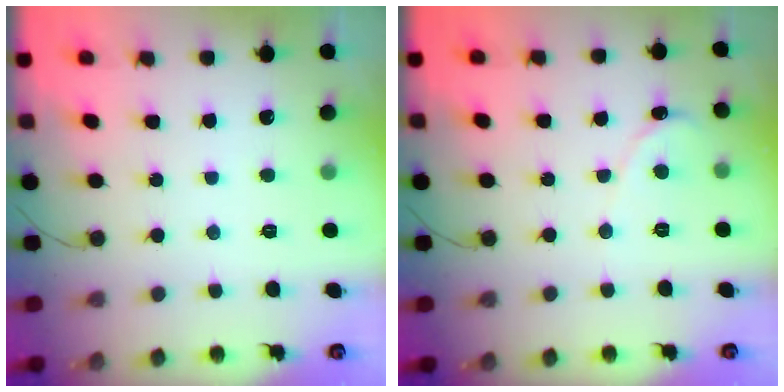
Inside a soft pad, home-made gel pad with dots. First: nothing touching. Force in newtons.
{"total": 0.0}